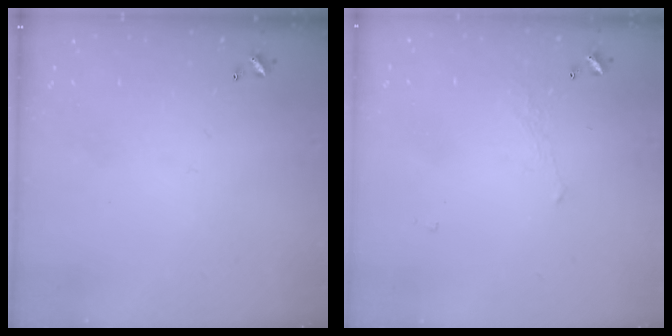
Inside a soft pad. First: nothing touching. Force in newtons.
{"total": 1.1, "press": 0.8, "slide": 0.7}